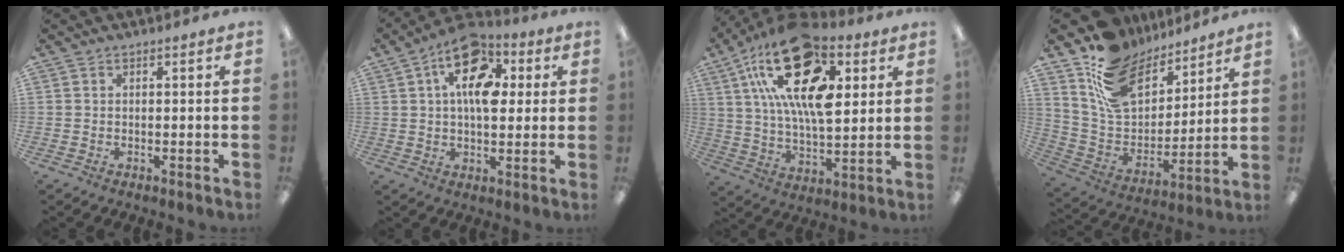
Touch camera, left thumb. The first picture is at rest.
{"total": 15.5, "force": [6.0, 8.9, 11.1], "torque": [-0.171, -0.010, 0.108]}
{"total": 25.3, "force": [12.1, 12.7, 18.2], "torque": [-0.327, -0.053, 0.204]}
{"total": 17.9, "force": [12.2, 10.3, 8.2], "torque": [-0.168, -0.073, 0.227]}